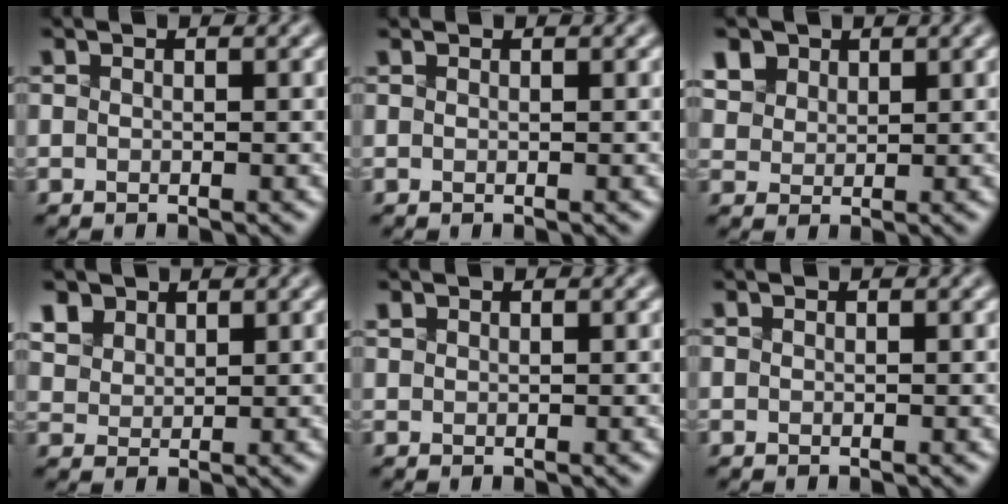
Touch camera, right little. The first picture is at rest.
{"total": 0.0}
{"total": 7.6, "force": [4.3, 5.4, 3.3], "torque": [-0.093, 0.023, 0.072]}
{"total": 5.8, "force": [3.5, 3.8, 2.6], "torque": [-0.091, 0.014, 0.066]}
{"total": 0.6, "force": [0.4, 0.4, 0.2], "torque": [-0.009, 0.008, 0.010]}
{"total": 0.0}